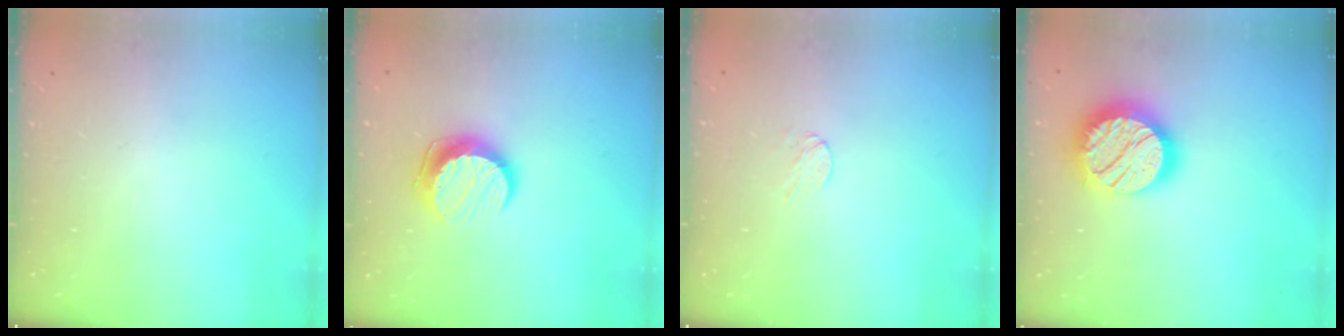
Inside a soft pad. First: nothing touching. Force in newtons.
{"total": 9.9, "press": 9.9, "slide": 0.0}
{"total": 3.0, "press": 3.0, "slide": 0.2}
{"total": 19.8, "press": 19.8, "slide": 1.1}